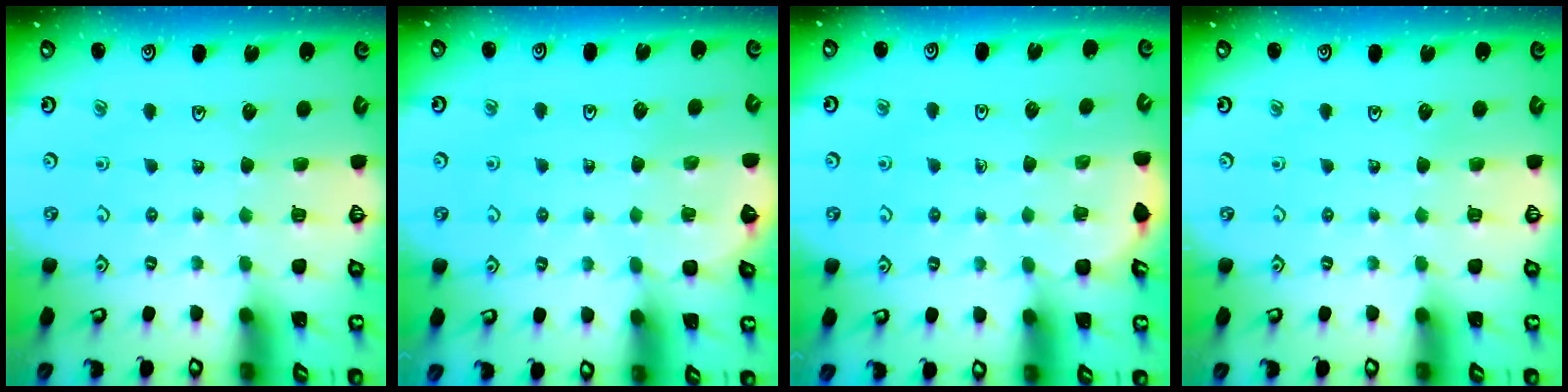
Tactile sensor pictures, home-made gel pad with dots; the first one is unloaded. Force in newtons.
{"total": 2.3, "press": 2.3, "slide": 0.1}
{"total": 2.7, "press": 2.6, "slide": 0.8}
{"total": 0.0}